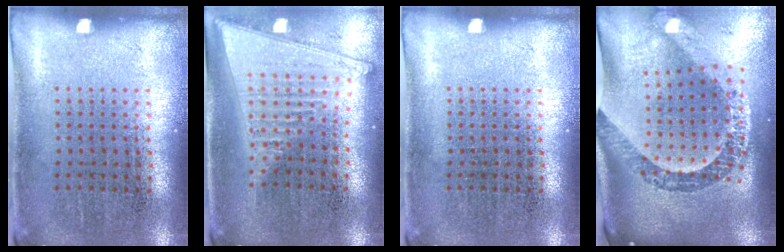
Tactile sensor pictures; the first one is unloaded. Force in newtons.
{"total": 2.0, "press": 1.7, "slide": 1.0}
{"total": 0.0}
{"total": 3.6, "press": 2.5, "slide": 2.6}